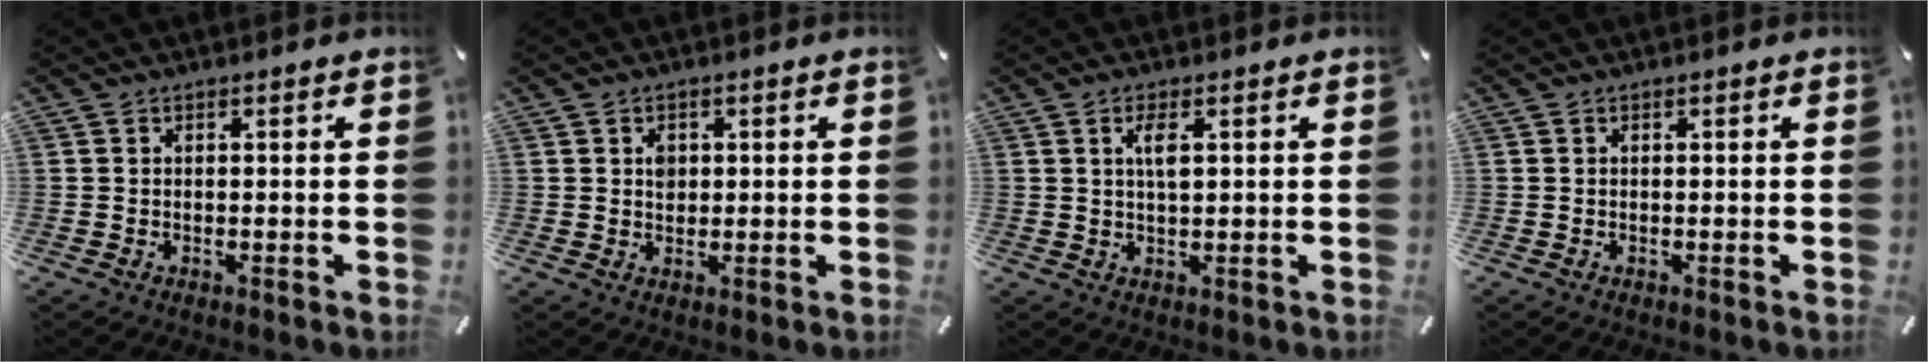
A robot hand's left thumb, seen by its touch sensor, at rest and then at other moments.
{"total": 2.2, "force": [0.4, 2.0, 0.9], "torque": [-0.007, 0.000, 0.003]}
{"total": 3.6, "force": [1.1, 1.3, 3.2], "torque": [-0.070, 0.006, 0.016]}
{"total": 0.0}